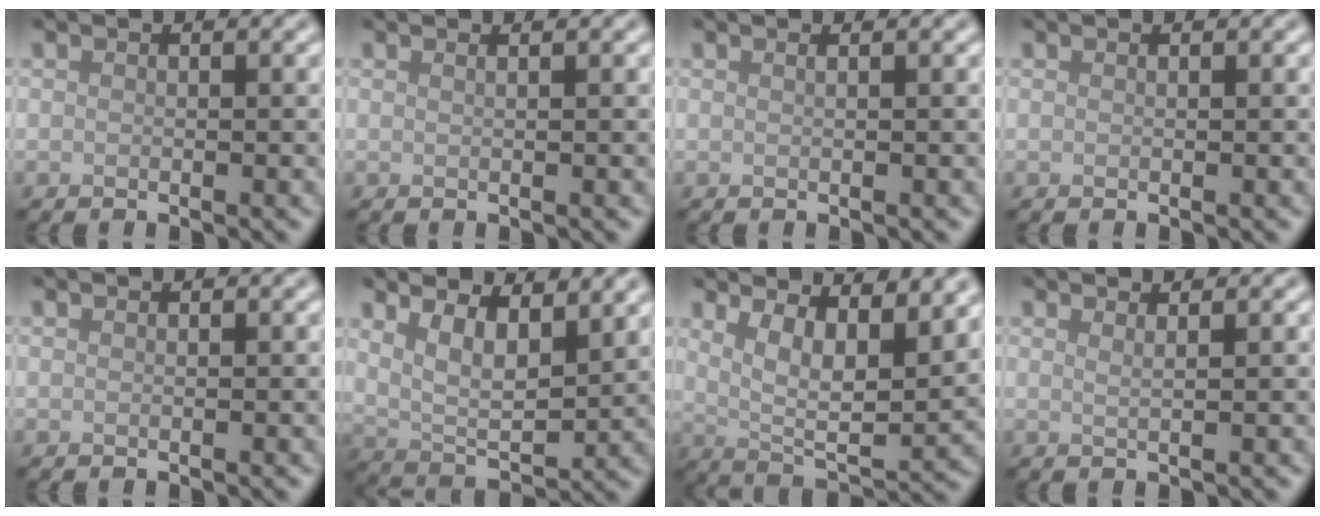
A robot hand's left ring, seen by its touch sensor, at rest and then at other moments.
{"total": 1.0, "force": [0.7, 0.5, 0.6], "torque": [-0.001, -0.003, -0.001]}
{"total": 0.8, "force": [0.5, 0.4, 0.5], "torque": [-0.002, -0.002, 0.001]}
{"total": 0.0}
{"total": 0.0}
{"total": 6.1, "force": [3.1, 2.7, 4.6], "torque": [-0.086, -0.009, 0.057]}
{"total": 8.6, "force": [4.1, 3.2, 6.9], "torque": [-0.112, -0.007, 0.072]}
{"total": 1.4, "force": [0.9, 0.6, 0.9], "torque": [-0.004, 0.000, 0.002]}